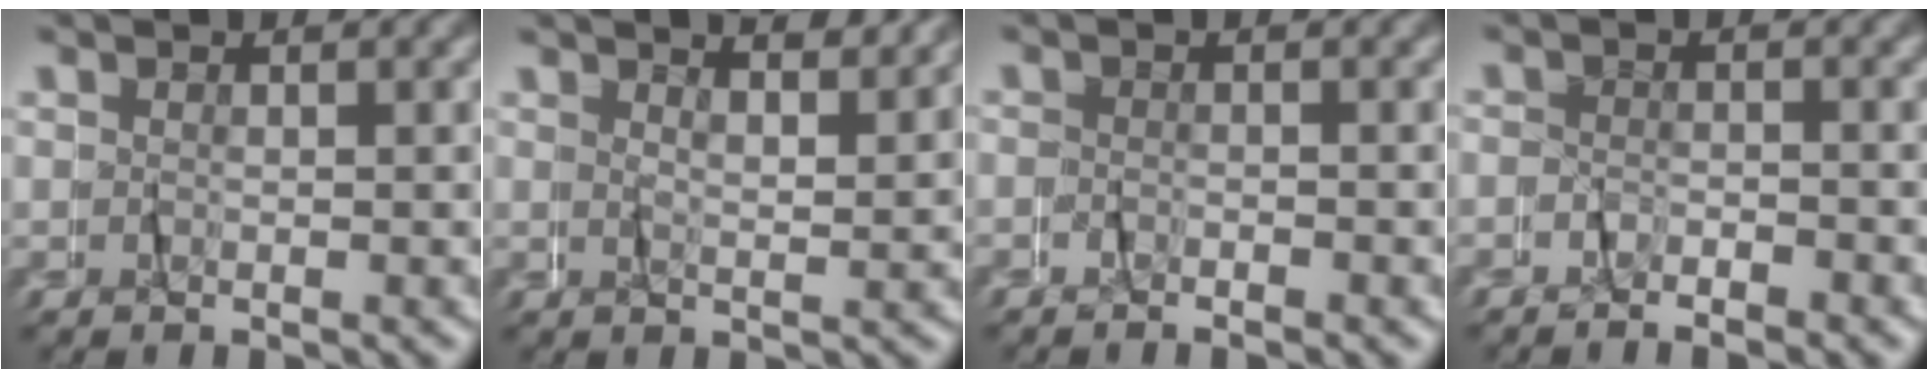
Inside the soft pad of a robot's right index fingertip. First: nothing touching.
{"total": 2.7, "force": [2.5, -0.7, 0.7], "torque": [-0.025, 0.004, 0.037]}
{"total": 2.2, "force": [-0.2, 1.7, 1.4], "torque": [-0.040, 0.002, -0.012]}
{"total": 2.0, "force": [-1.0, 1.6, 0.9], "torque": [-0.028, 0.002, -0.028]}